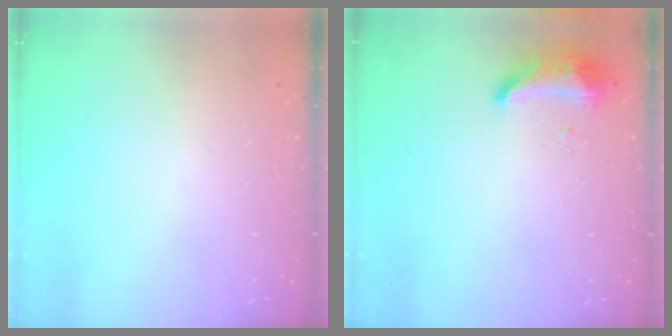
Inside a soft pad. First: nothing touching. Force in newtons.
{"total": 14.4, "press": 9.5, "slide": 10.8}